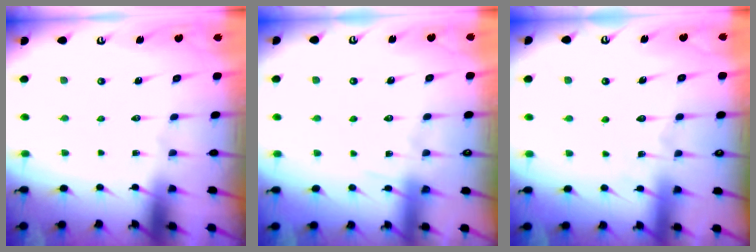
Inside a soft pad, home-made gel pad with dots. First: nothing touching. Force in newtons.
{"total": 5.9, "press": 5.9, "slide": 0.7}
{"total": 7.0, "press": 6.9, "slide": 0.7}